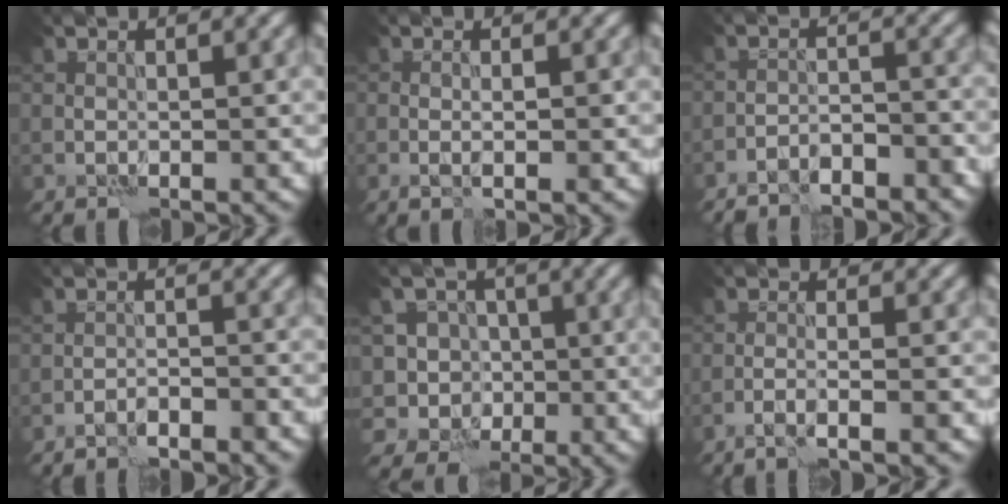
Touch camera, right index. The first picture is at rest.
{"total": 1.4, "force": [-0.2, 0.1, 1.4], "torque": [-0.020, 0.000, -0.005]}
{"total": 4.5, "force": [-4.0, 1.1, 1.9], "torque": [-0.025, -0.001, -0.067]}
{"total": 2.7, "force": [-2.5, 0.1, 1.1], "torque": [-0.017, 0.005, -0.042]}
{"total": 5.1, "force": [-0.1, 5.0, 0.9], "torque": [0.003, 0.019, -0.039]}
{"total": 2.6, "force": [-1.9, 0.0, 1.8], "torque": [-0.029, 0.005, -0.042]}